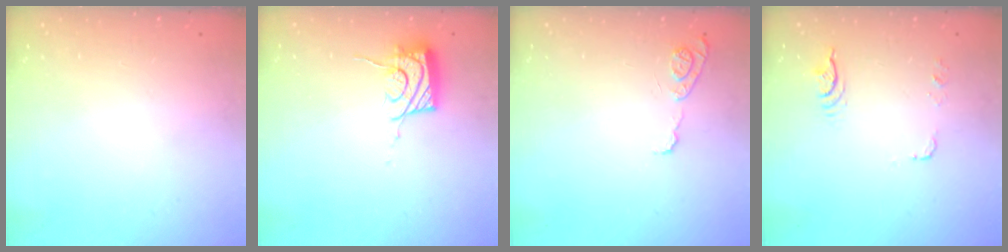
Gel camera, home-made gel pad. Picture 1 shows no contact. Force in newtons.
{"total": 12.2, "press": 12.0, "slide": 1.8}
{"total": 7.6, "press": 7.5, "slide": 0.8}
{"total": 14.8, "press": 7.2, "slide": 12.9}